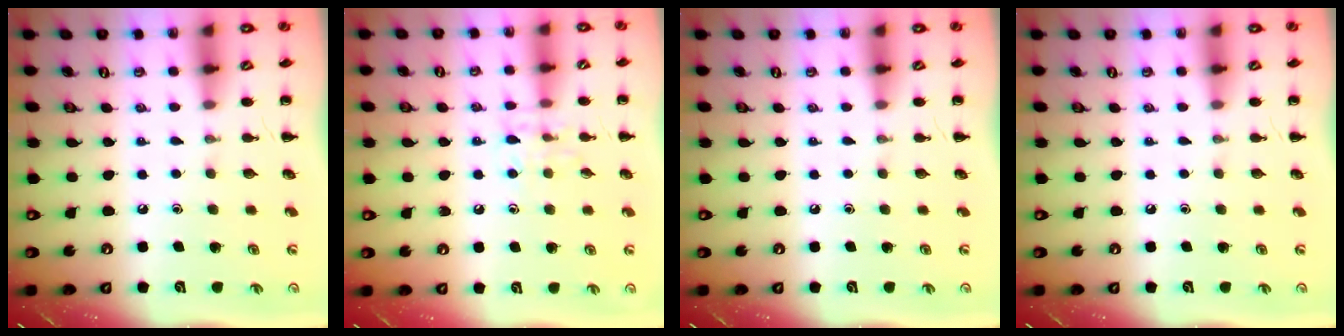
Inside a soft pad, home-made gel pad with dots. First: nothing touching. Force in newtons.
{"total": 7.2, "press": 7.1, "slide": 1.1}
{"total": 0.0}
{"total": 0.0}